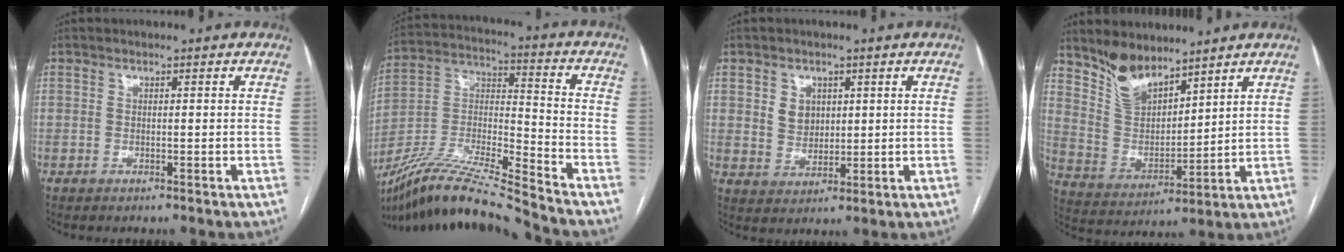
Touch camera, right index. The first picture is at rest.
{"total": 16.8, "force": [-15.4, -1.6, 6.6], "torque": [-0.128, 0.012, -0.285]}
{"total": 4.4, "force": [1.5, 3.6, 2.0], "torque": [-0.038, 0.005, 0.035]}
{"total": 9.4, "force": [7.9, 3.6, 3.5], "torque": [-0.076, -0.001, 0.170]}